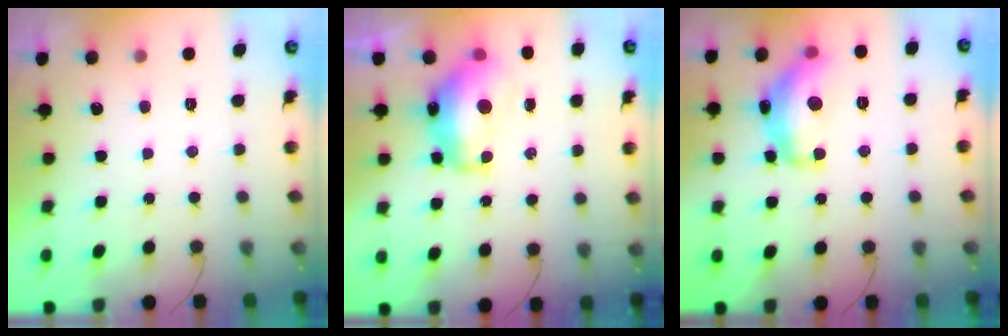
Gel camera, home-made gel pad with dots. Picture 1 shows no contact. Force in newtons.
{"total": 13.6, "press": 13.6, "slide": 1.0}
{"total": 16.3, "press": 16.3, "slide": 1.0}